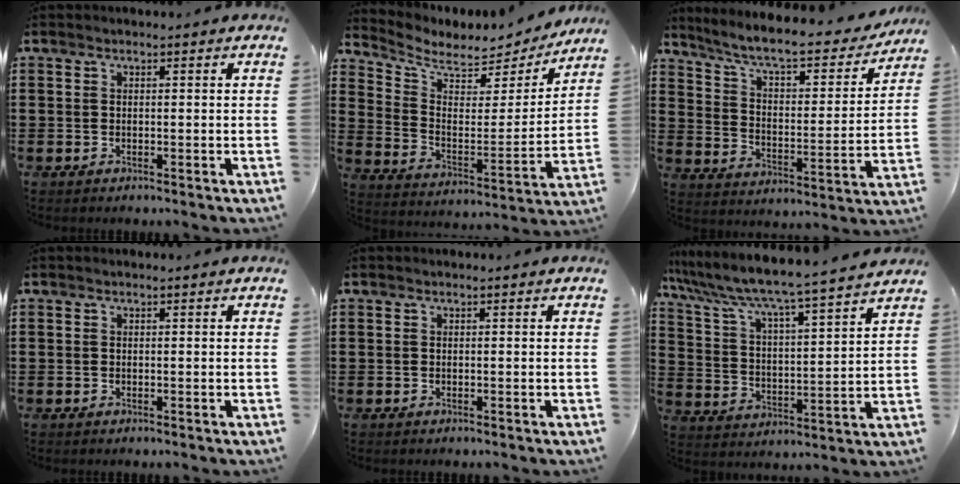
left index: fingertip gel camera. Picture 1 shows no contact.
{"total": 5.4, "force": [4.7, 2.2, 1.3], "torque": [-0.059, -0.039, 0.080]}
{"total": 7.4, "force": [6.3, 0.9, 3.7], "torque": [-0.099, -0.039, 0.103]}
{"total": 0.0}
{"total": 0.0}
{"total": 5.5, "force": [5.1, -0.5, 1.9], "torque": [-0.065, -0.048, 0.077]}